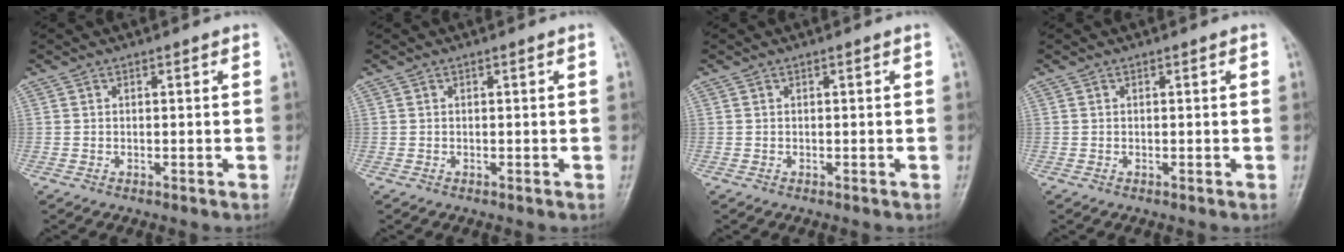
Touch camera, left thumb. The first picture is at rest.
{"total": 0.0}
{"total": 0.0}
{"total": 0.0}